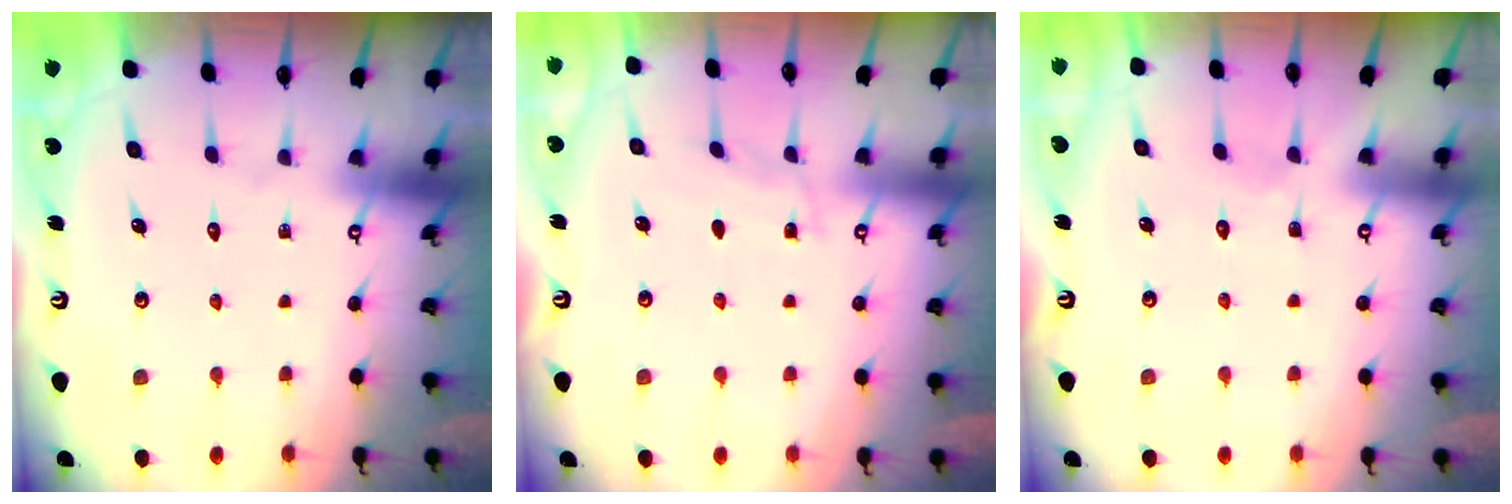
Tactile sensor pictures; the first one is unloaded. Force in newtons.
{"total": 2.9, "press": 2.9, "slide": 0.3}
{"total": 2.9, "press": 2.9, "slide": 0.4}